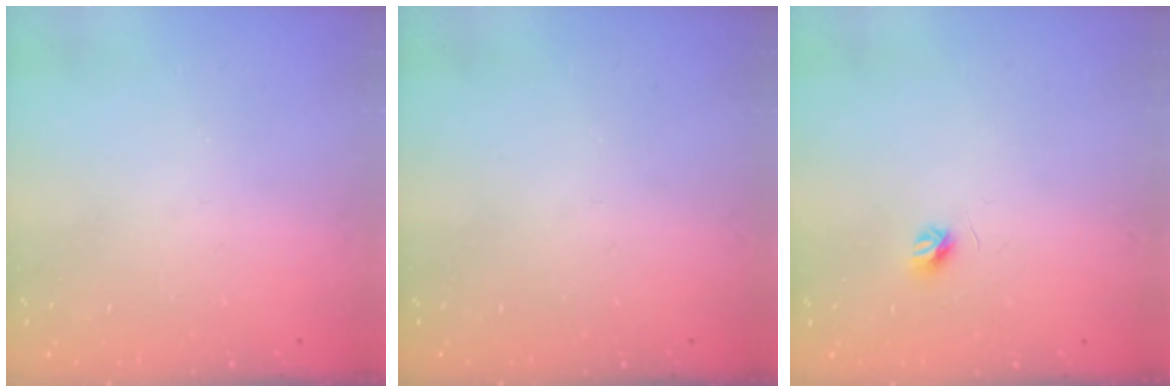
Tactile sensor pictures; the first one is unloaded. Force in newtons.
{"total": 0.0}
{"total": 3.6, "press": 3.6, "slide": 0.4}